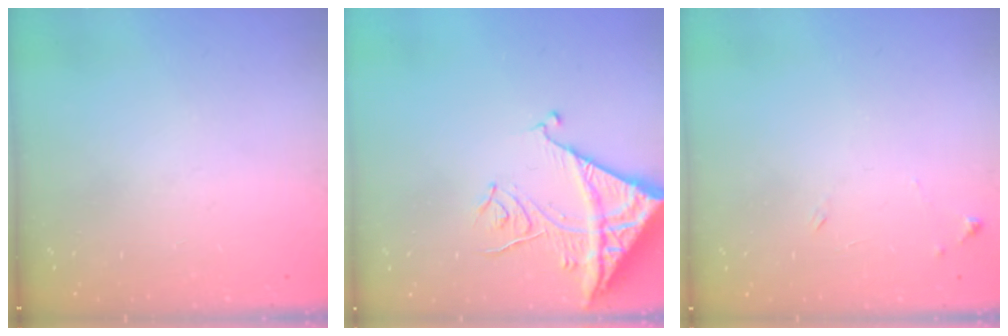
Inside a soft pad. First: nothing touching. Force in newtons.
{"total": 13.7, "press": 13.6, "slide": 1.1}
{"total": 5.5, "press": 5.4, "slide": 0.4}